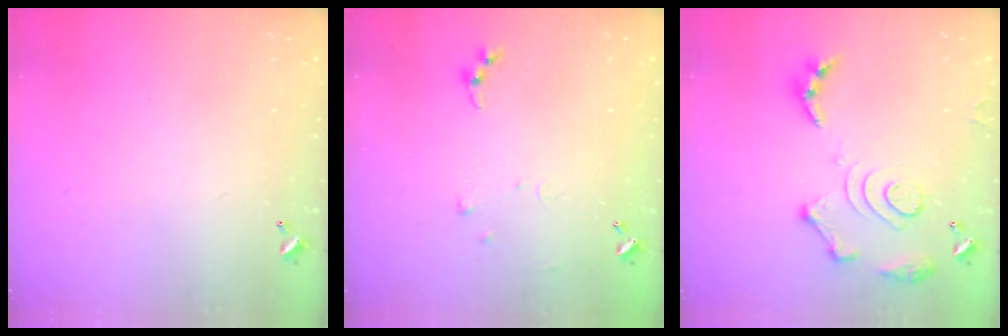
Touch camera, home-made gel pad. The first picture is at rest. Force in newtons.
{"total": 5.1, "press": 5.0, "slide": 0.8}
{"total": 14.6, "press": 14.5, "slide": 1.6}